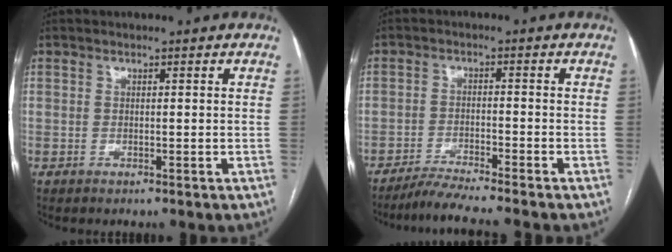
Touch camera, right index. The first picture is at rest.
{"total": 6.2, "force": [-5.6, -1.3, 2.4], "torque": [-0.037, -0.022, -0.099]}